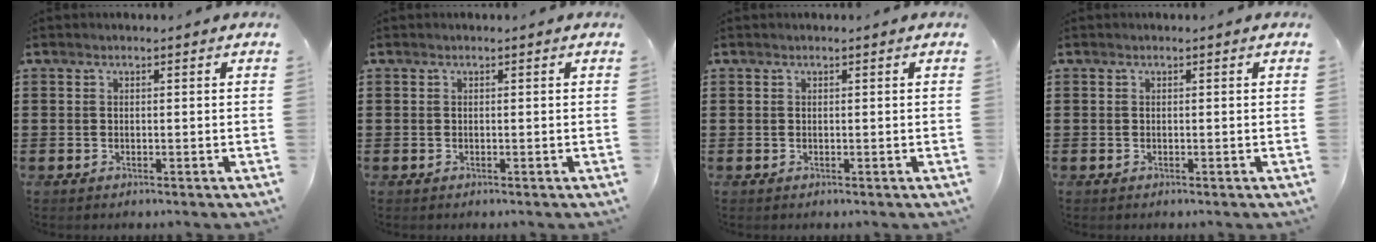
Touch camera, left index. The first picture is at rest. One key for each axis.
{"total": 0.0}
{"total": 0.0}
{"total": 0.0}